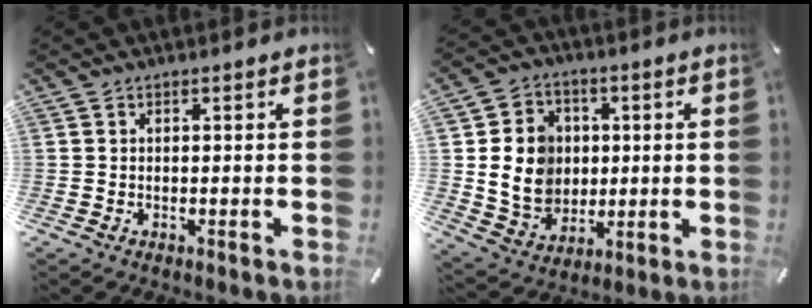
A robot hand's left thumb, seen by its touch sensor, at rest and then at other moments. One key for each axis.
{"total": 12.4, "fx": 0.9, "fy": 11.2, "fz": 5.4, "tx": -0.117, "ty": 0.006, "tz": 0.025}